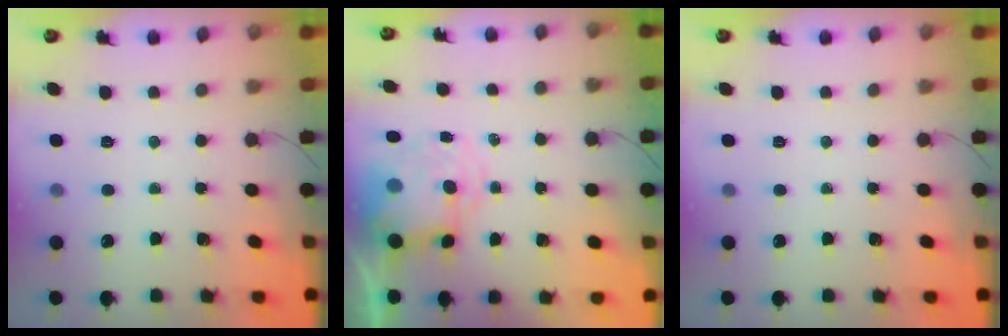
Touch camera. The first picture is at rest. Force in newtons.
{"total": 9.8, "press": 9.6, "slide": 2.3}
{"total": 0.0}